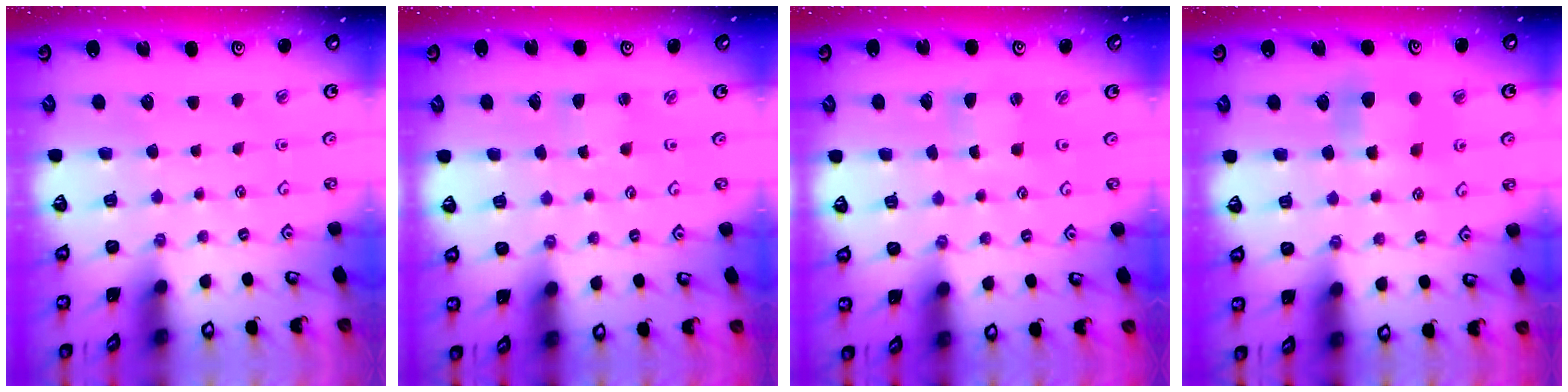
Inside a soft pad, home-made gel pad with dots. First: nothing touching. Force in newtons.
{"total": 2.5, "press": 2.4, "slide": 0.4}
{"total": 1.4, "press": 1.4, "slide": 0.3}
{"total": 7.3, "press": 7.3, "slide": 0.6}